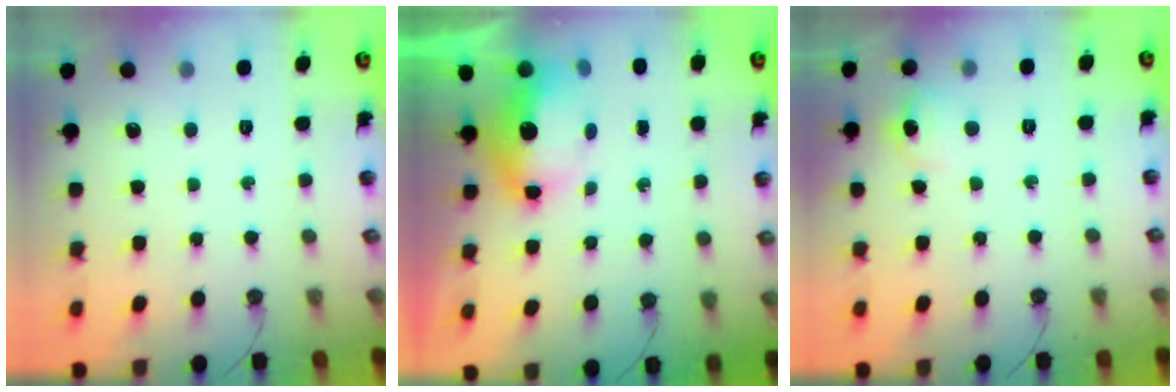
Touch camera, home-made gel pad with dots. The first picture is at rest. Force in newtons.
{"total": 8.2, "press": 8.2, "slide": 0.4}
{"total": 6.6, "press": 6.6, "slide": 0.7}